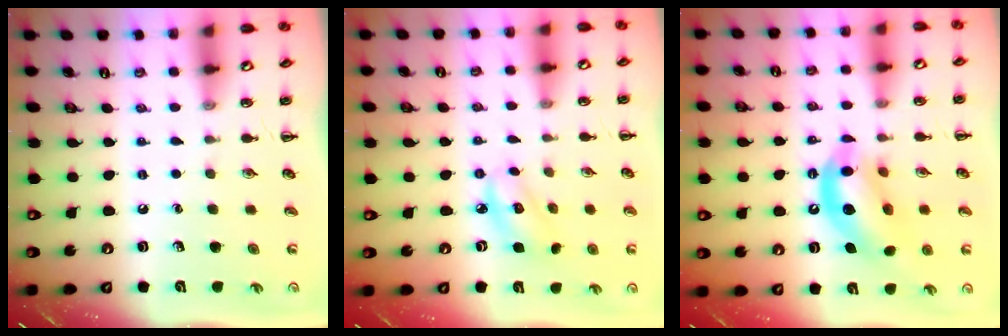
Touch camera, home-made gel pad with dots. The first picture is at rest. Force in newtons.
{"total": 4.9, "press": 4.8, "slide": 0.8}
{"total": 13.4, "press": 12.9, "slide": 3.4}